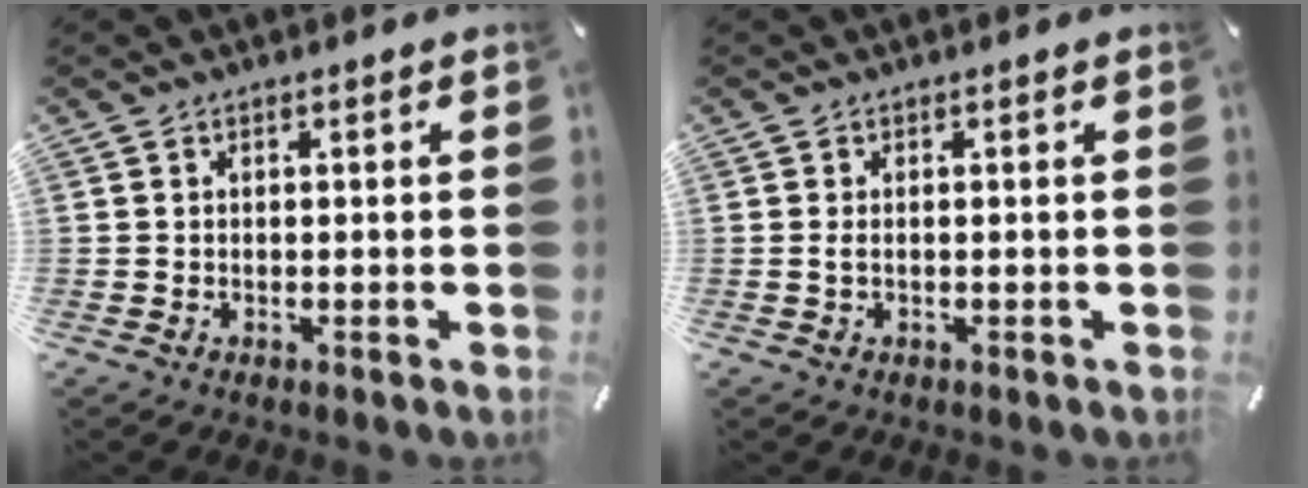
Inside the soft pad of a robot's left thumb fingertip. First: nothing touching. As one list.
[{"total": 1.1, "force": [-0.1, 0.3, 1.0], "torque": [-0.020, 0.000, -0.002]}]